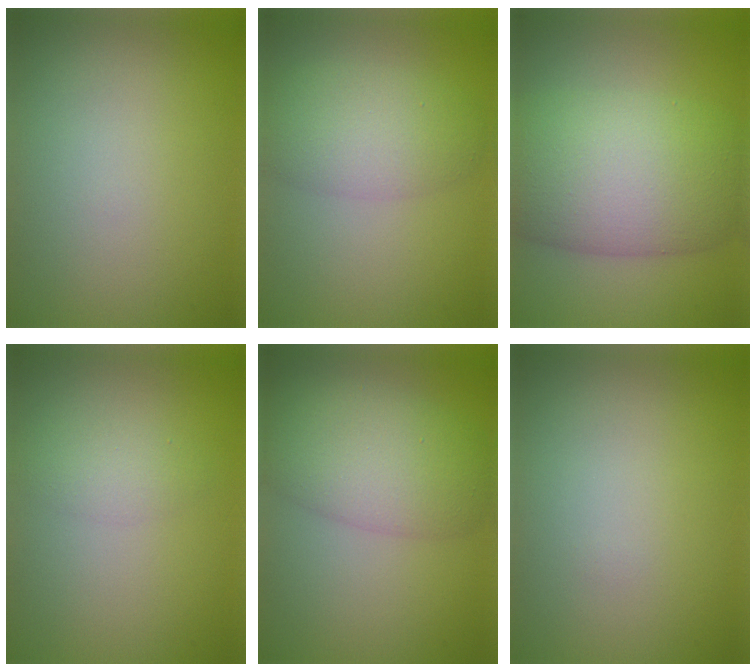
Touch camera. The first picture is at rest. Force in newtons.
{"total": 4.9, "press": 4.9, "slide": 0.1}
{"total": 11.5, "press": 11.5, "slide": 0.4}
{"total": 1.8, "press": 1.8, "slide": 0.2}
{"total": 6.8, "press": 6.8, "slide": 0.2}
{"total": 0.0}